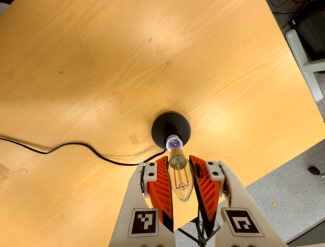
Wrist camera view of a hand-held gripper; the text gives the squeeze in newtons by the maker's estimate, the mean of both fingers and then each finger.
{"total": 21.5, "left": 23.4, "right": 19.7}